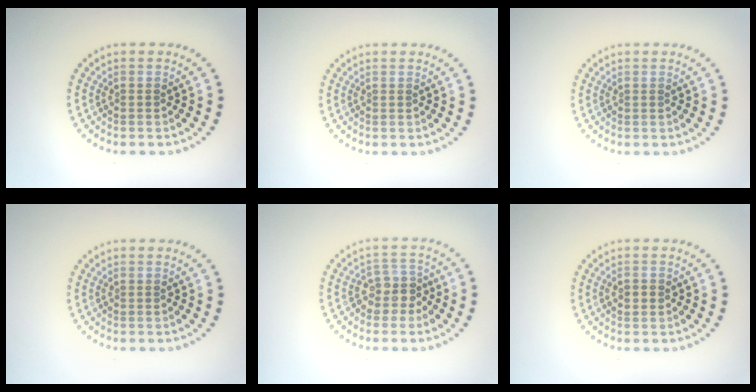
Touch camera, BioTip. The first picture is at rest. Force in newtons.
{"total": 0.0}
{"total": 0.0}
{"total": 0.0}
{"total": 2.5, "press": 2.2, "slide": 1.2}
{"total": 1.5, "press": 1.5, "slide": 0.0}